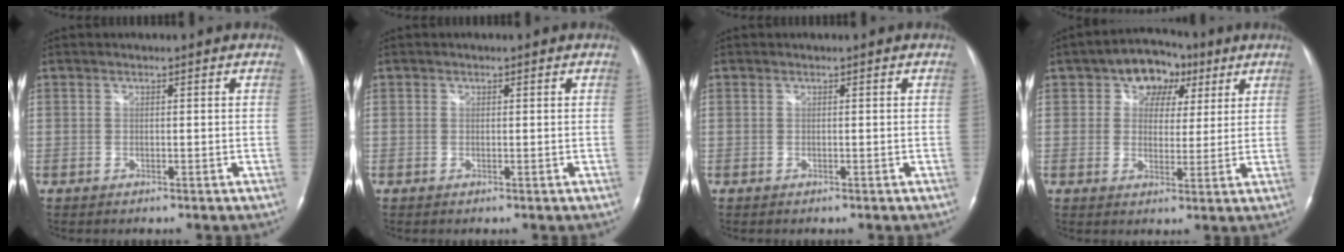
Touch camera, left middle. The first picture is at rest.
{"total": 0.0}
{"total": 0.0}
{"total": 7.8, "force": [3.7, 5.7, 4.0], "torque": [-0.051, 0.025, 0.056]}